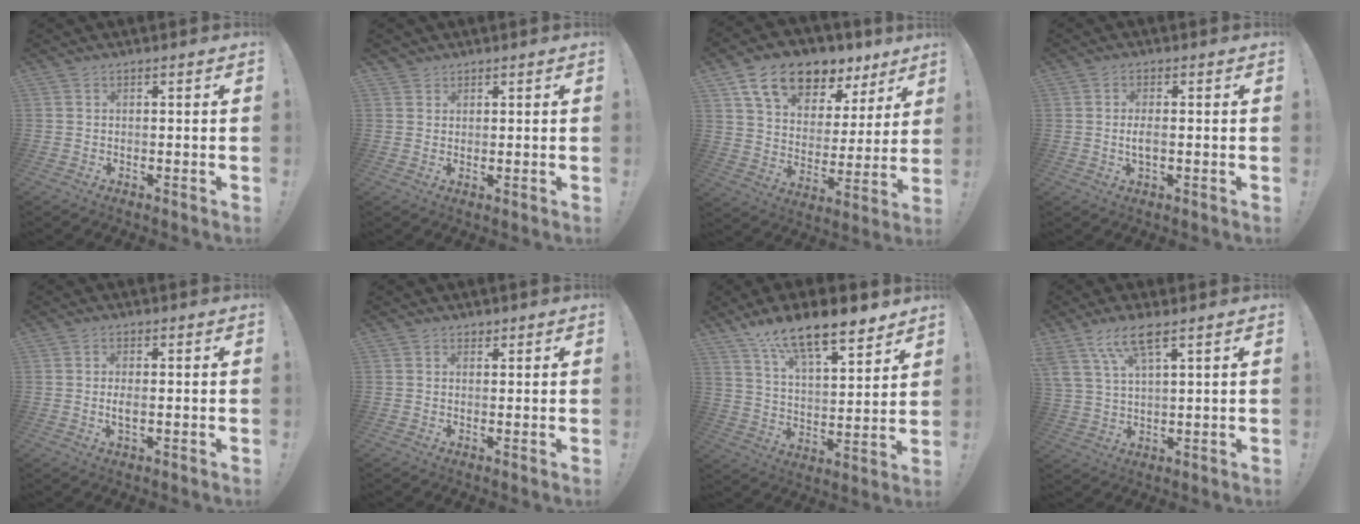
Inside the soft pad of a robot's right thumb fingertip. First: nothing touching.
{"total": 2.1, "force": [1.8, 1.2, 0.1], "torque": [0.003, -0.008, 0.032]}
{"total": 15.4, "force": [10.4, 8.4, 7.7], "torque": [-0.130, -0.064, 0.187]}
{"total": 3.5, "force": [-0.4, 1.4, 3.2], "torque": [-0.062, 0.002, -0.008]}
{"total": 2.8, "force": [-0.2, 1.2, 2.6], "torque": [-0.044, -0.003, -0.007]}
{"total": 1.5, "force": [1.1, 0.9, 0.5], "torque": [0.000, -0.005, 0.020]}
{"total": 14.8, "force": [11.6, 4.2, 8.1], "torque": [-0.147, -0.082, 0.205]}
{"total": 9.3, "force": [6.1, 2.9, 6.4], "torque": [-0.127, -0.017, 0.116]}